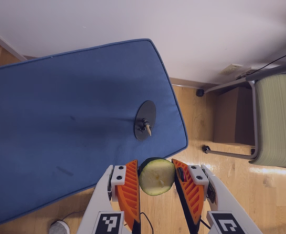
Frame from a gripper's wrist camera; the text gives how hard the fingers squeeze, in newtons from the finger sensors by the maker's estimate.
{"total": 10.3, "left": 10.5, "right": 10.2}